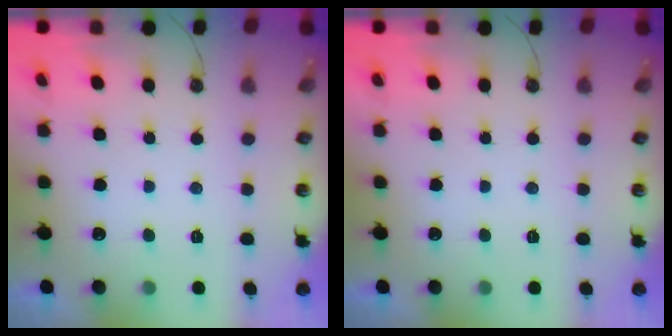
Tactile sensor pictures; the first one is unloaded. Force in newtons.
{"total": 0.0}